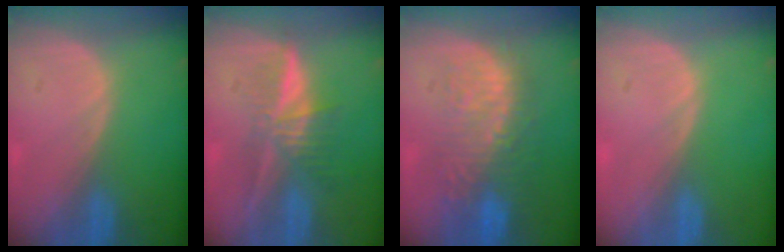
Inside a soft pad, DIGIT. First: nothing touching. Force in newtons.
{"total": 5.9, "press": 5.6, "slide": 2.0}
{"total": 10.9, "press": 9.6, "slide": 5.2}
{"total": 0.0}